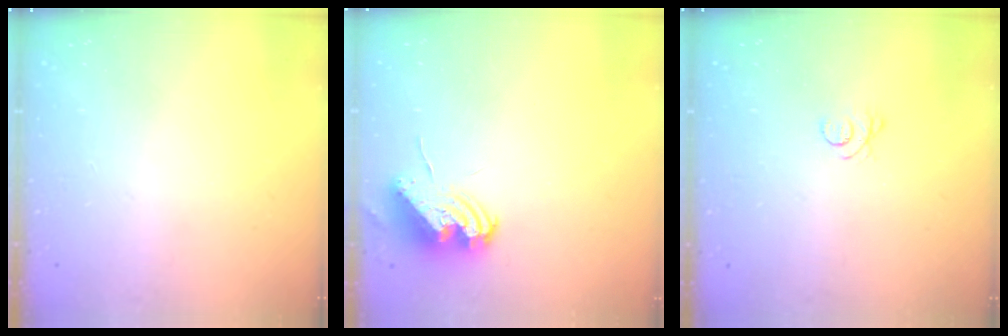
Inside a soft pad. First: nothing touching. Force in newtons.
{"total": 10.4, "press": 10.4, "slide": 0.8}
{"total": 3.0, "press": 2.9, "slide": 0.4}